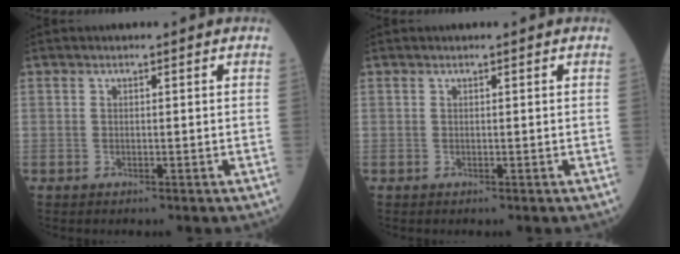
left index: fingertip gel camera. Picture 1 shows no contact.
{"total": 0.0}